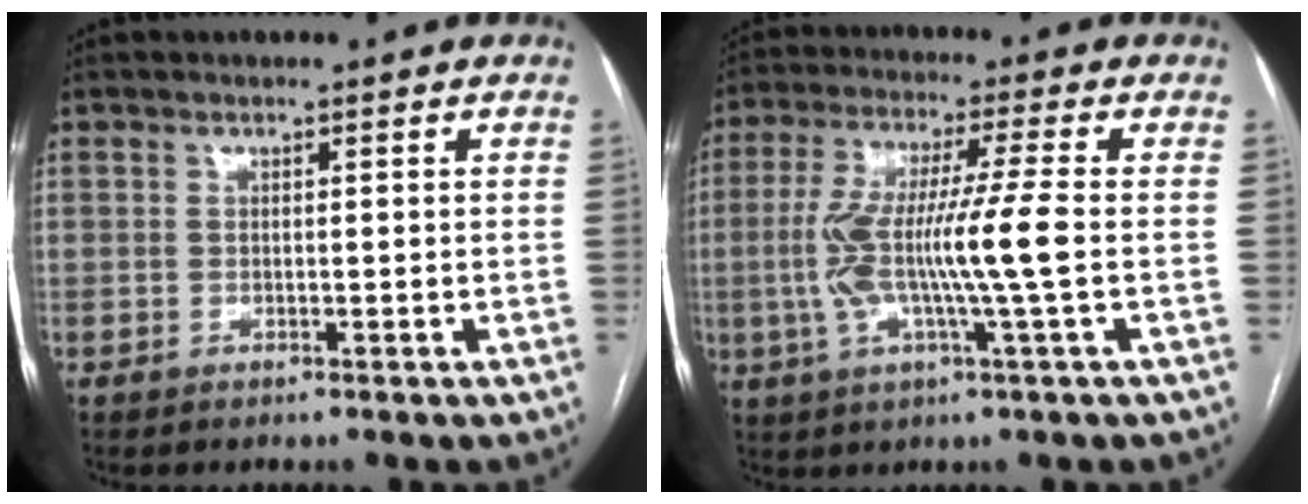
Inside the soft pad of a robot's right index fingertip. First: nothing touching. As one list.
[{"total": 12.1, "force": [-1.3, -0.2, 12.0], "torque": [-0.240, 0.007, -0.028]}]